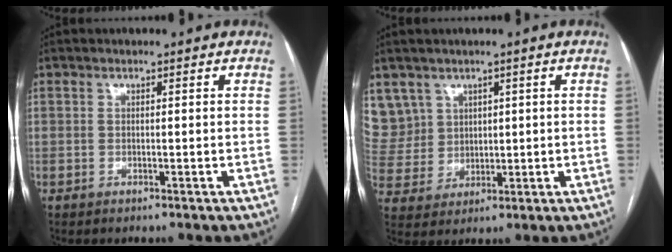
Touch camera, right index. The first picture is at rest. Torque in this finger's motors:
{"motor_torque": [-0.22, 0.29, -0.03, -0.01]}